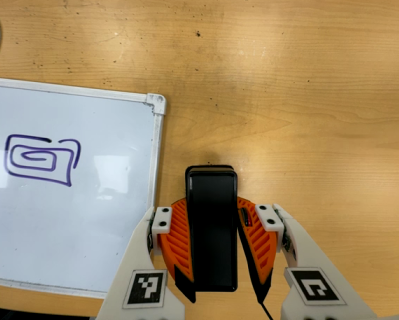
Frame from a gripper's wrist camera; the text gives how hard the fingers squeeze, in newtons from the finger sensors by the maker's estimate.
{"total": 8.1, "left": 6.2, "right": 9.9}